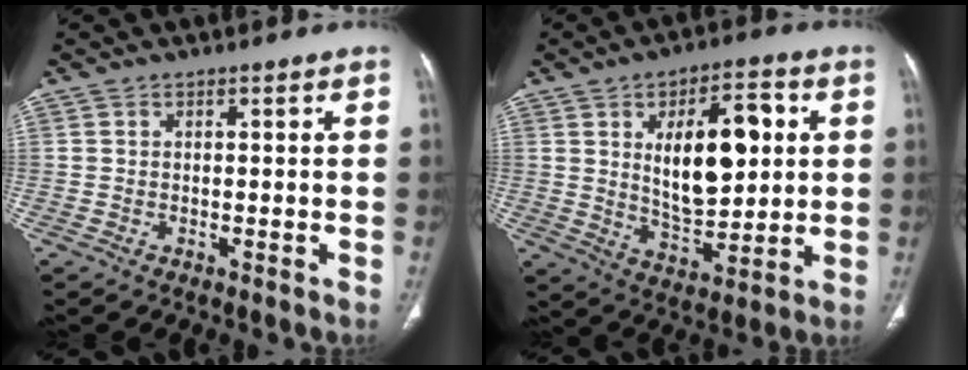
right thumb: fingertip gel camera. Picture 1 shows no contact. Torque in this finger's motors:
{"motor_torque": [-0.75, 1.19, 0.93, 0.93, 0.22]}